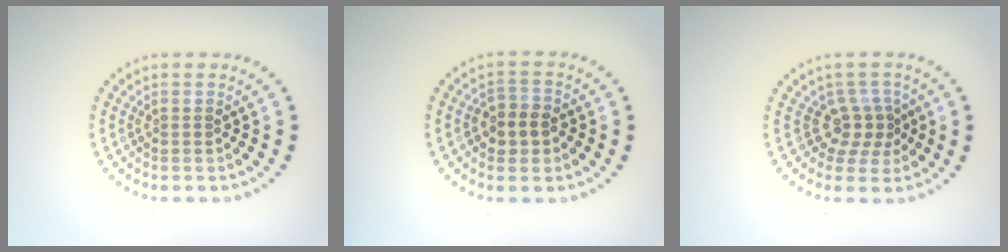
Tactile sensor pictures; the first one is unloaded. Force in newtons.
{"total": 2.8, "press": 2.7, "slide": 0.7}
{"total": 2.6, "press": 1.9, "slide": 1.8}